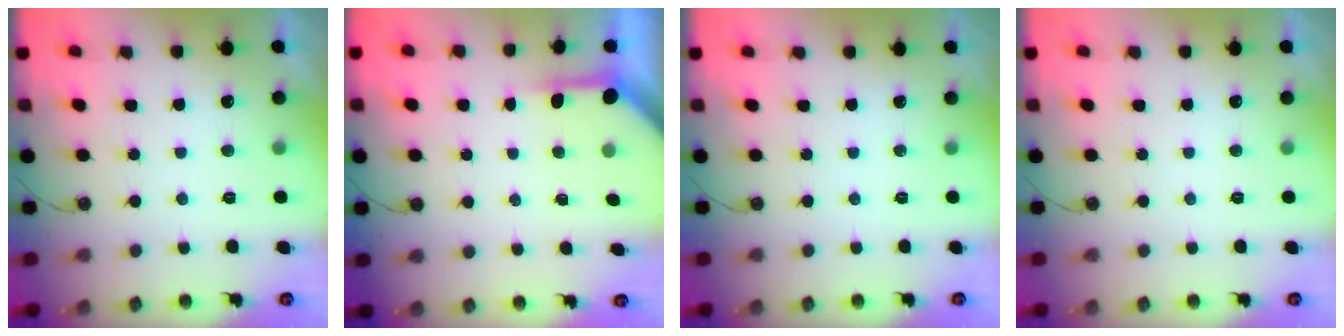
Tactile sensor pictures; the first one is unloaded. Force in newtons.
{"total": 3.9, "press": 3.9, "slide": 0.4}
{"total": 0.0}
{"total": 0.0}